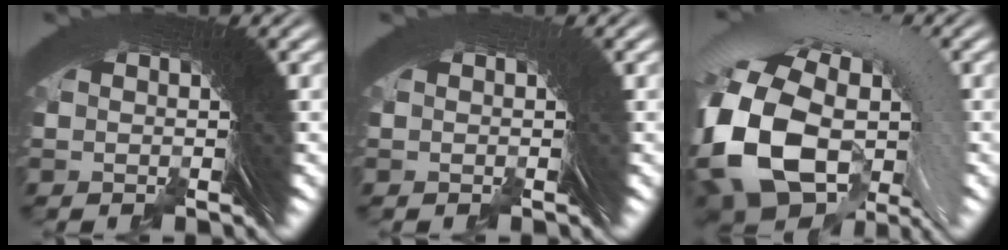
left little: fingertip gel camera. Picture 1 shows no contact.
{"total": 2.0, "force": [0.3, -0.8, -1.8], "torque": [0.030, 0.009, 0.003]}
{"total": 17.1, "force": [-2.1, -2.2, -16.8], "torque": [0.169, -0.001, -0.040]}